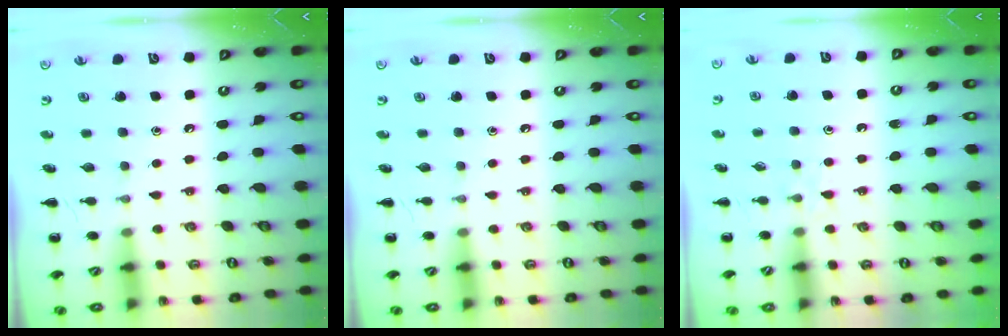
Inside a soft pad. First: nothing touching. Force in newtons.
{"total": 0.0}
{"total": 2.9, "press": 2.6, "slide": 1.3}